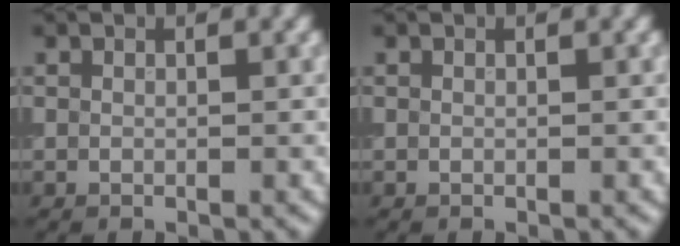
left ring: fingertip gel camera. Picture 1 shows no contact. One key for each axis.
{"total": 0.0}